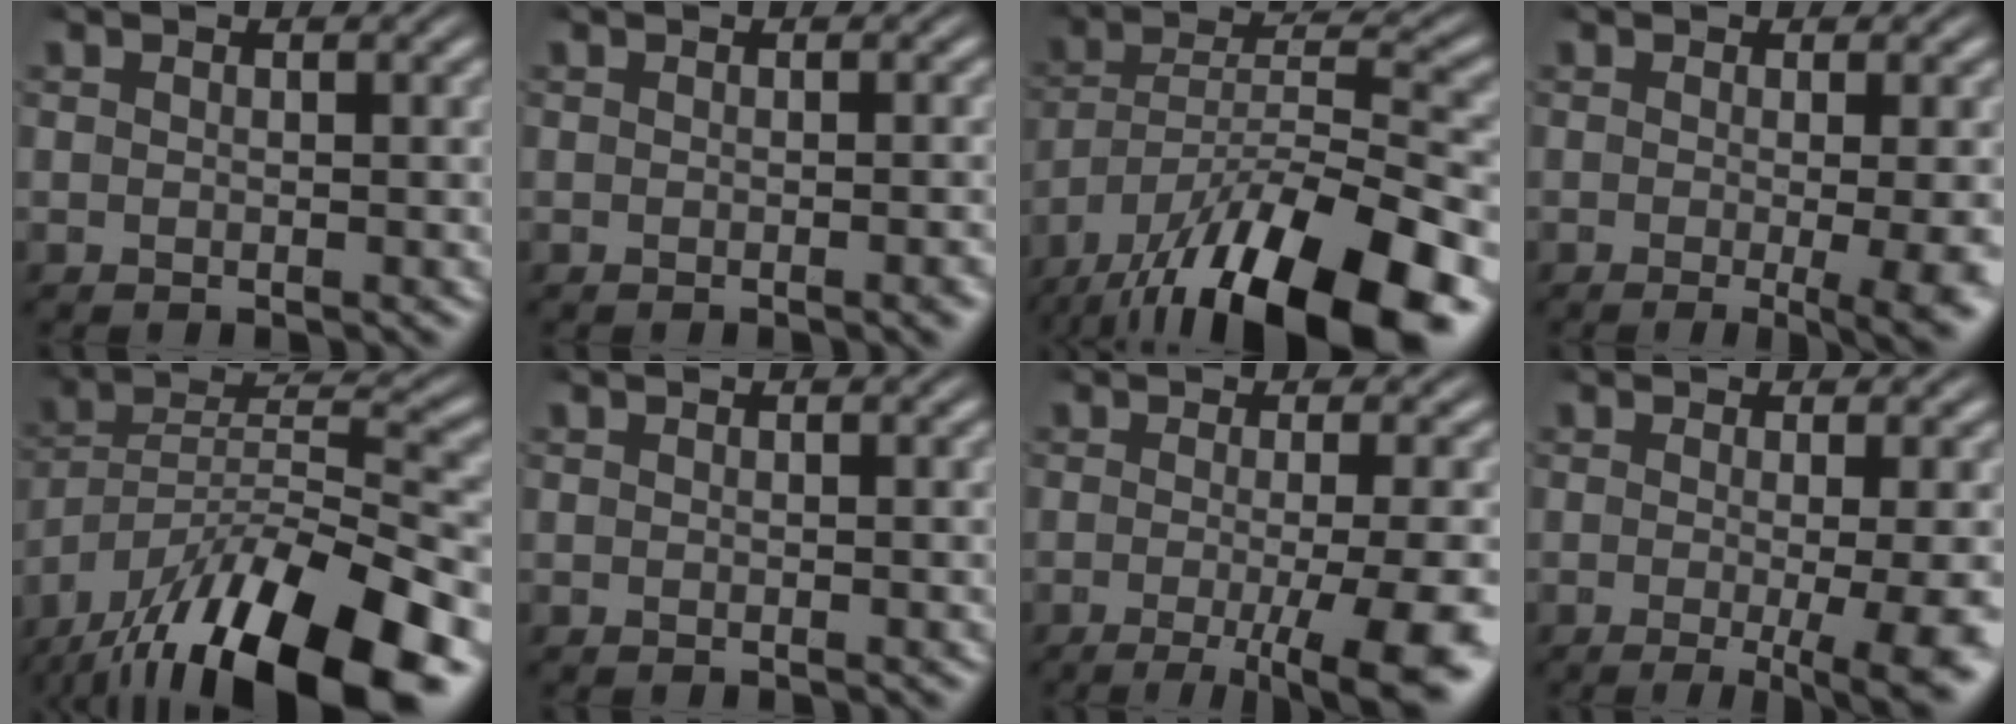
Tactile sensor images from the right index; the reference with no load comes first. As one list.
[{"total": 0.6, "force": [-0.3, 0.0, 0.5], "torque": [-0.004, 0.005, -0.007]}, {"total": 11.0, "force": [-4.6, 4.8, 8.8], "torque": [-0.158, -0.024, -0.055]}, {"total": 5.7, "force": [-2.5, 1.2, 4.9], "torque": [-0.051, -0.011, -0.035]}, {"total": 12.0, "force": [-4.6, 6.4, 9.1], "torque": [-0.164, -0.020, -0.059]}, {"total": 0.0}, {"total": 7.7, "force": [-3.8, 1.7, 6.4], "torque": [-0.076, -0.017, -0.050]}, {"total": 6.8, "force": [-3.4, 1.4, 5.7], "torque": [-0.062, -0.015, -0.046]}]